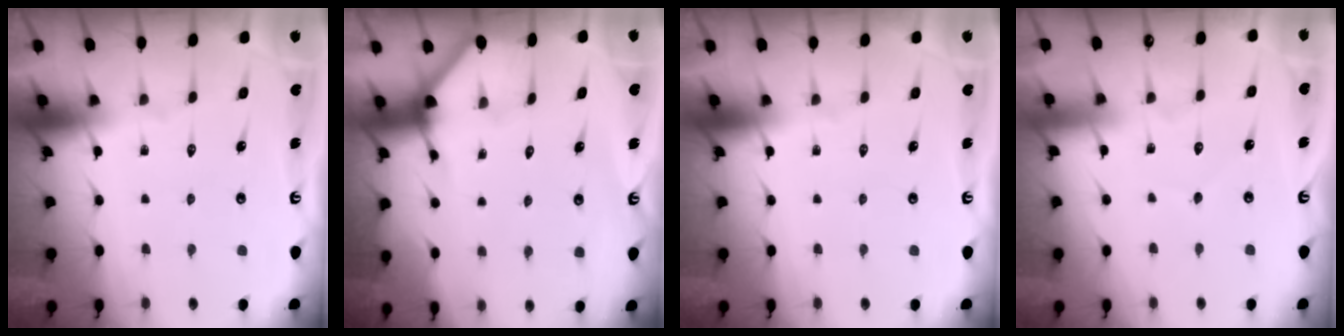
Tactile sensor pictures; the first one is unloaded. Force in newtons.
{"total": 2.7, "press": 2.7, "slide": 0.1}
{"total": 0.0}
{"total": 2.8, "press": 2.8, "slide": 0.3}